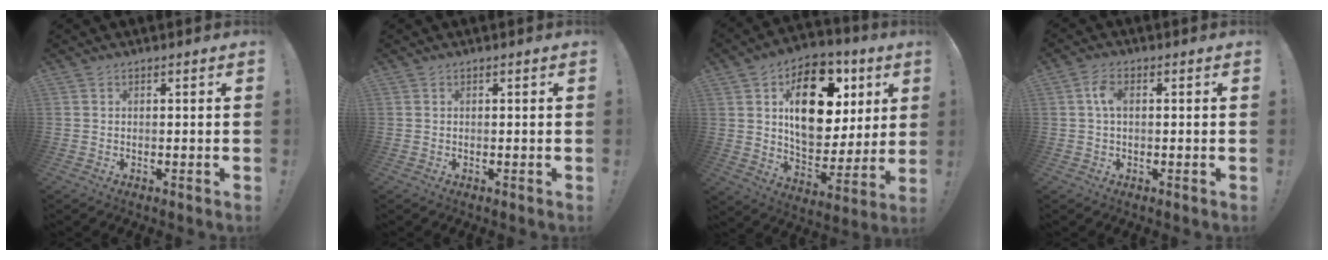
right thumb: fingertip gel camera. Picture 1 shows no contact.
{"total": 0.0}
{"total": 21.7, "force": [8.1, 13.5, 14.9], "torque": [-0.192, -0.031, 0.143]}
{"total": 4.5, "force": [0.7, 2.6, 3.6], "torque": [-0.063, 0.009, 0.012]}